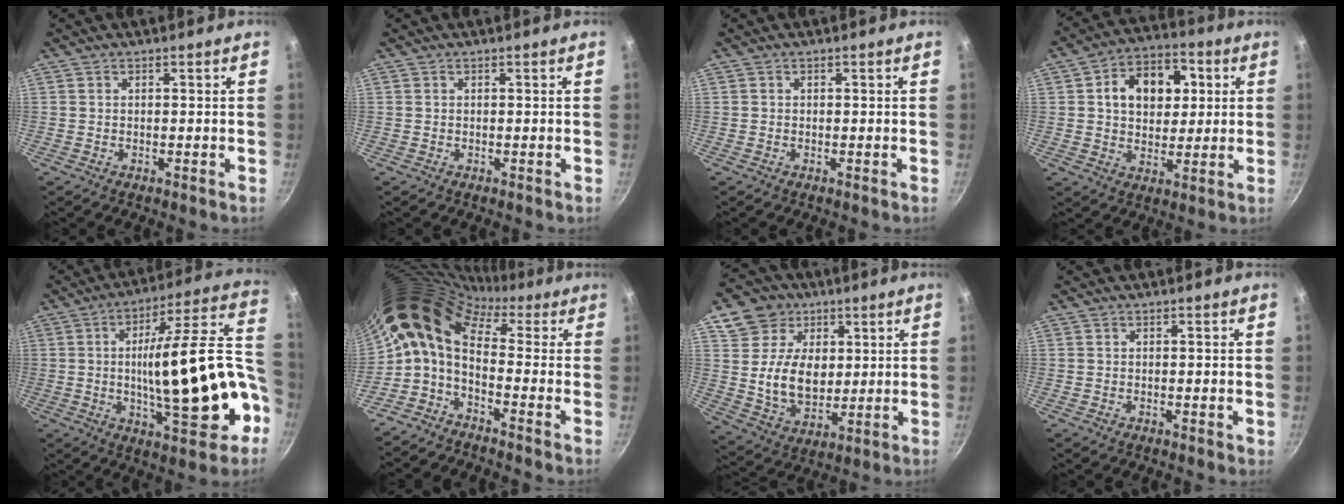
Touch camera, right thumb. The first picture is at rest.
{"total": 0.0}
{"total": 0.0}
{"total": 13.8, "force": [3.1, 10.1, 8.9], "torque": [-0.099, 0.011, 0.040]}
{"total": 25.5, "force": [-4.0, 8.5, 23.7], "torque": [-0.327, 0.044, -0.044]}
{"total": 13.1, "force": [1.0, 7.9, 10.4], "torque": [-0.207, 0.028, -0.006]}
{"total": 14.5, "force": [4.4, 11.7, 7.2], "torque": [-0.091, -0.017, 0.080]}
{"total": 1.0, "force": [-0.1, 0.4, 1.0], "torque": [-0.013, 0.001, -0.002]}